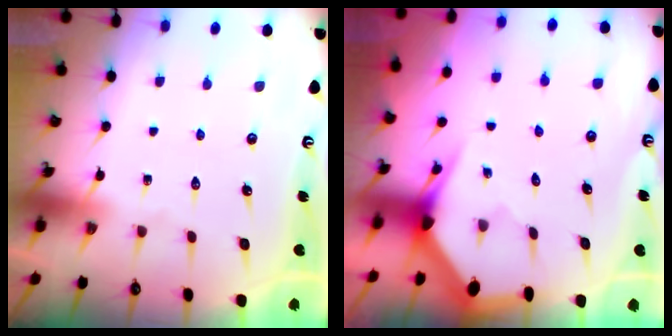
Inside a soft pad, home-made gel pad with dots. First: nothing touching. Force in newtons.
{"total": 3.1, "press": 3.1, "slide": 0.1}